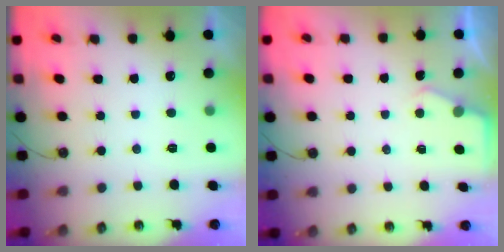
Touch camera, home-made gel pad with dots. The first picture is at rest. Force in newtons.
{"total": 2.6, "press": 2.6, "slide": 0.4}